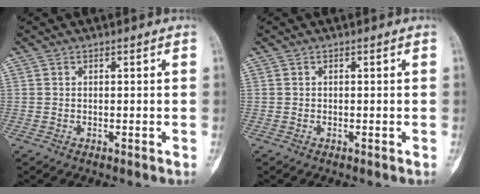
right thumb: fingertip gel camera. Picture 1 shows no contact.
{"total": 0.0}